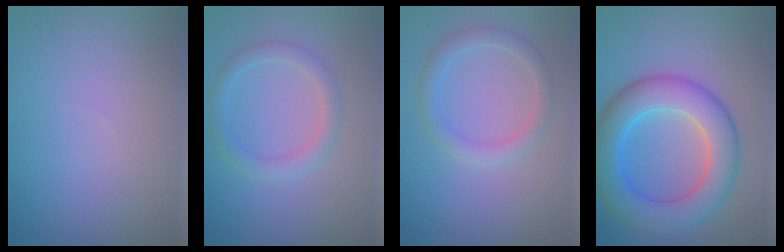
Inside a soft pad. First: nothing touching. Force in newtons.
{"total": 2.3, "press": 2.3, "slide": 0.1}
{"total": 2.2, "press": 2.2, "slide": 0.1}
{"total": 7.9, "press": 7.9, "slide": 0.2}